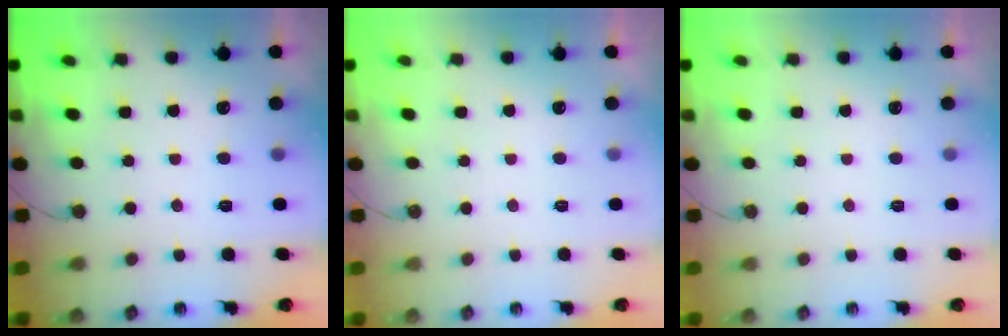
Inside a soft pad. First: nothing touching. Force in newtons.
{"total": 0.0}
{"total": 0.0}